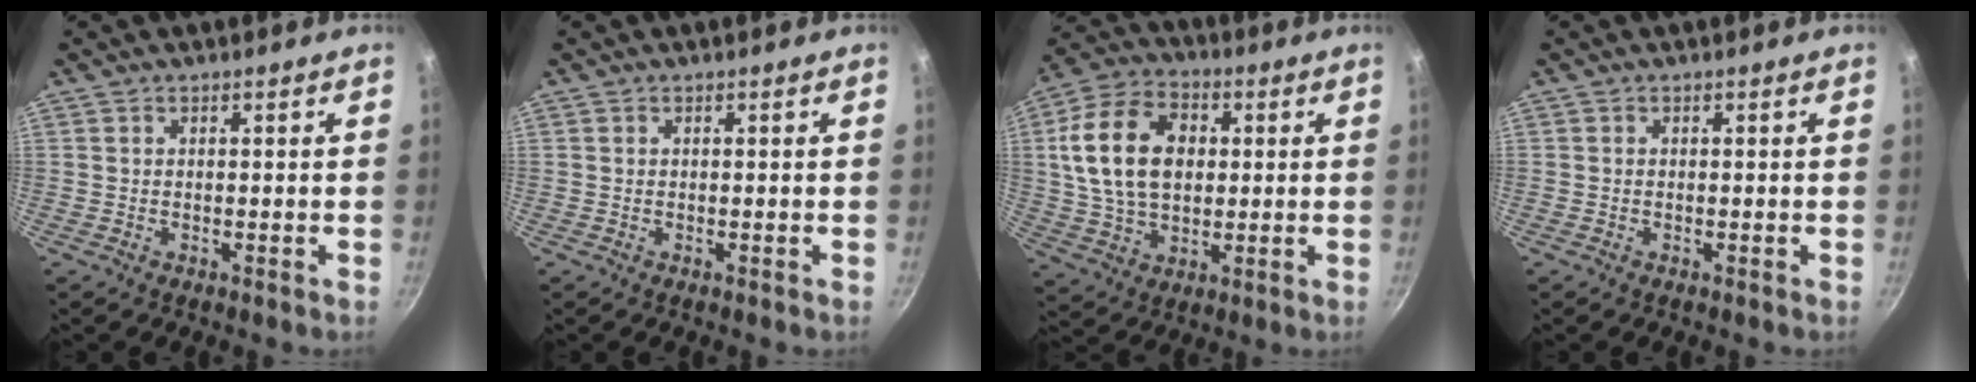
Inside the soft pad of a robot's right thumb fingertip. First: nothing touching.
{"total": 0.0}
{"total": 17.3, "force": [2.8, 12.0, 12.2], "torque": [-0.206, 0.010, 0.047]}
{"total": 0.0}